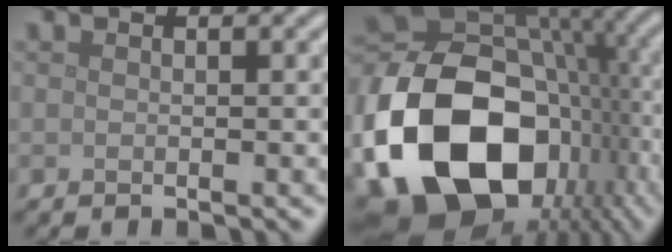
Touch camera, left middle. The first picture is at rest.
{"total": 19.2, "force": [-5.2, 13.9, 12.2], "torque": [-0.261, -0.032, -0.083]}